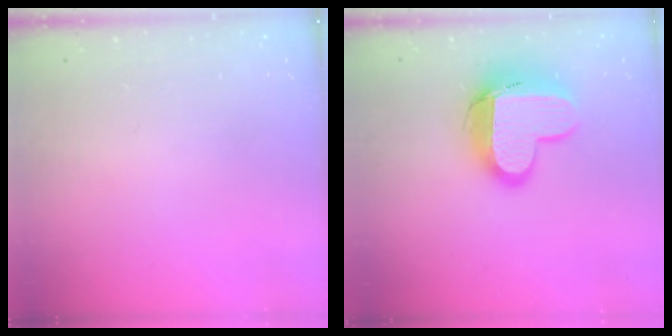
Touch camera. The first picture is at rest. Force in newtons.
{"total": 14.3, "press": 14.3, "slide": 1.2}